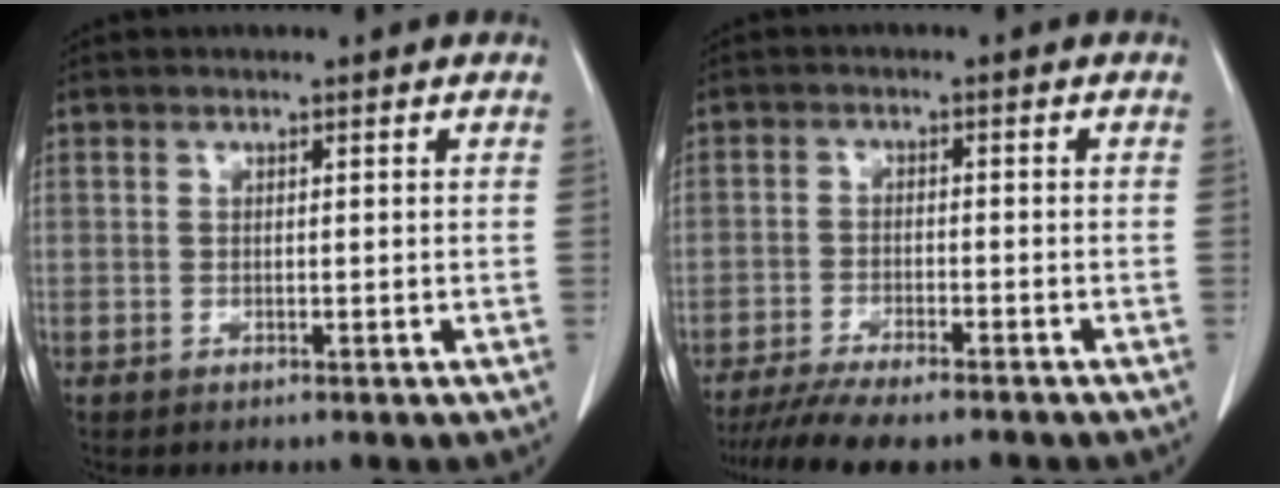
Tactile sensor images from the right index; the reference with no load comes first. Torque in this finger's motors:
{"motor_torque": [0.78, -0.81, 0.41, 0.11]}